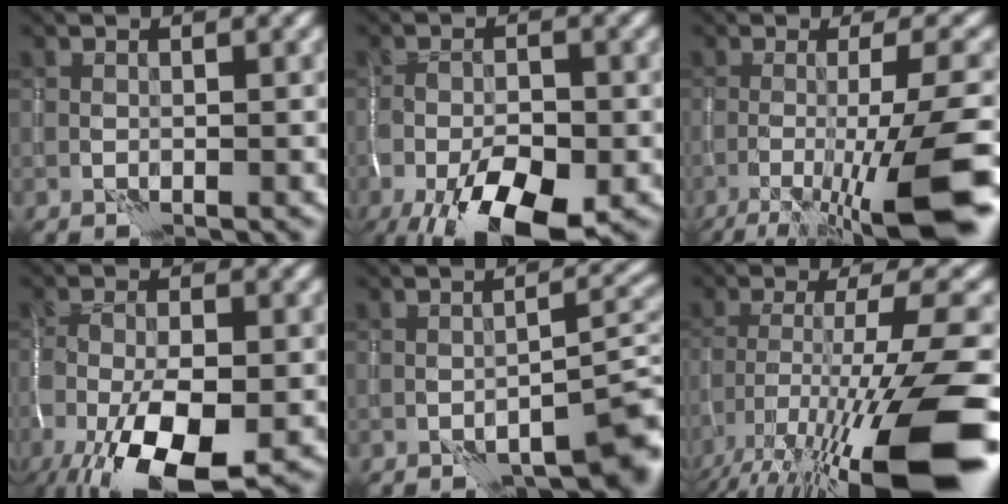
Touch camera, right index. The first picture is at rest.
{"total": 9.4, "force": [-4.8, 4.0, 7.1], "torque": [-0.140, -0.025, -0.078]}
{"total": 10.1, "force": [-3.8, 1.4, 9.3], "torque": [-0.121, 0.006, -0.065]}
{"total": 11.2, "force": [-5.0, 4.6, 8.9], "torque": [-0.174, -0.033, -0.084]}
{"total": 6.3, "force": [-4.2, 2.1, 4.2], "torque": [-0.039, 0.003, -0.057]}
{"total": 15.3, "force": [-8.4, 3.1, 12.4], "torque": [-0.218, -0.001, -0.130]}